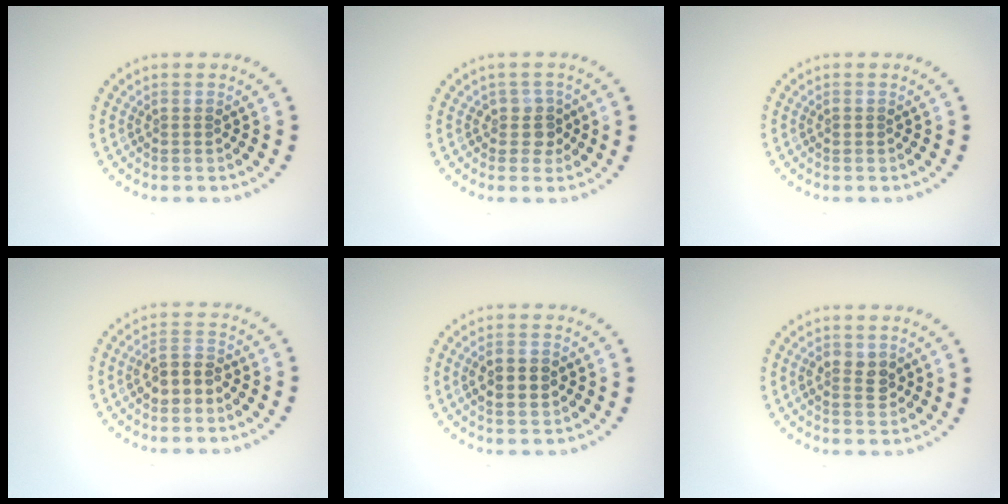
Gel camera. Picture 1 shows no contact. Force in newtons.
{"total": 1.9, "press": 1.6, "slide": 1.0}
{"total": 0.6, "press": 0.6, "slide": 0.1}
{"total": 3.0, "press": 2.9, "slide": 0.9}
{"total": 2.7, "press": 2.7, "slide": 0.3}
{"total": 2.2, "press": 2.2, "slide": 0.2}